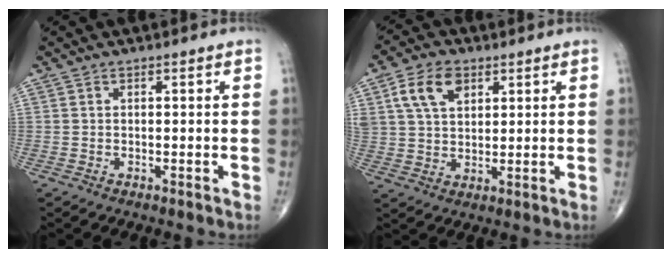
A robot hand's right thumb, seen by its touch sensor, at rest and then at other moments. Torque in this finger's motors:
{"motor_torque": [1.52, 1.50, 0.92, 0.44, 0.11]}